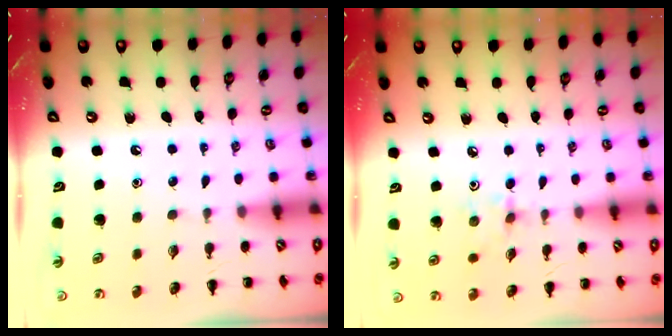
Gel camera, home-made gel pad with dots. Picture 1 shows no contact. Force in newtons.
{"total": 2.9, "press": 2.7, "slide": 0.9}